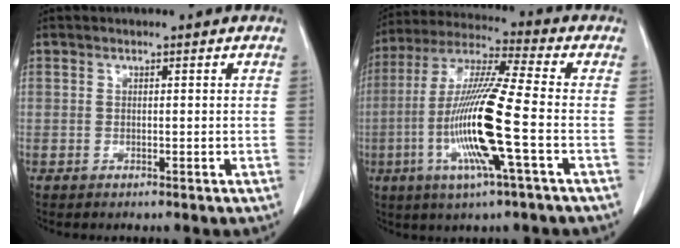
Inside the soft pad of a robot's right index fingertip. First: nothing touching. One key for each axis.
{"total": 15.4, "fx": -3.8, "fy": -0.2, "fz": 14.9, "tx": -0.308, "ty": -0.010, "tz": -0.082}